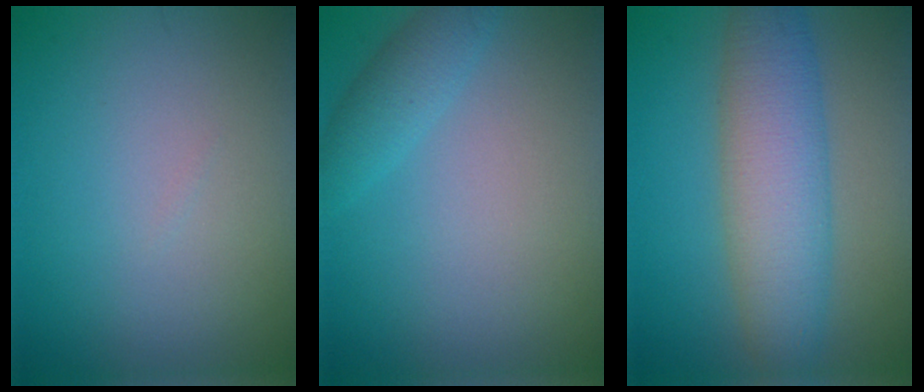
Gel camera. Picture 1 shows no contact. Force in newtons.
{"total": 2.4, "press": 2.4, "slide": 0.1}
{"total": 7.1, "press": 7.1, "slide": 0.2}